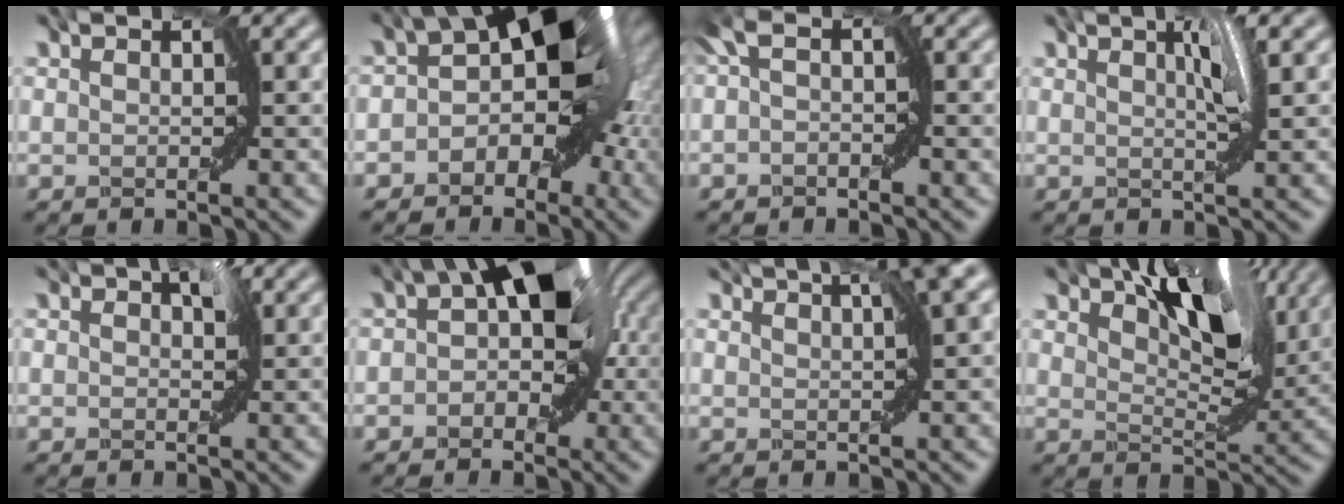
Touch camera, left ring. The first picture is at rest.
{"total": 9.7, "force": [-0.6, 6.7, 7.1], "torque": [-0.016, 0.026, -0.025]}
{"total": 1.9, "force": [-0.2, 0.6, 1.7], "torque": [-0.032, 0.005, -0.006]}
{"total": 2.5, "force": [0.9, 0.6, 2.3], "torque": [-0.024, 0.002, 0.013]}
{"total": 0.7, "force": [0.4, 0.4, 0.4], "torque": [0.003, -0.001, 0.009]}
{"total": 7.3, "force": [1.5, 4.5, 5.6], "torque": [-0.044, 0.020, 0.005]}
{"total": 5.7, "force": [3.5, 1.7, 4.2], "torque": [-0.026, 0.029, 0.024]}
{"total": 8.1, "force": [4.8, 3.1, 5.7], "torque": [-0.078, 0.008, 0.074]}